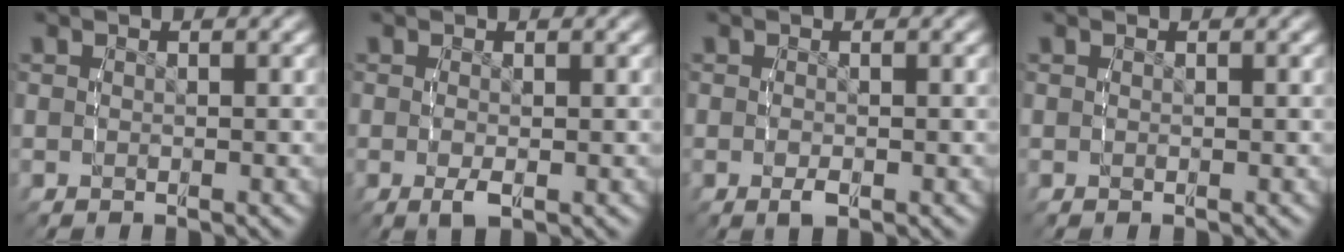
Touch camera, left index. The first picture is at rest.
{"total": 1.5, "force": [-0.5, 0.3, 1.4], "torque": [-0.033, -0.005, -0.007]}
{"total": 1.0, "force": [-0.4, 0.2, 0.8], "torque": [-0.020, 0.001, -0.010]}
{"total": 0.0}